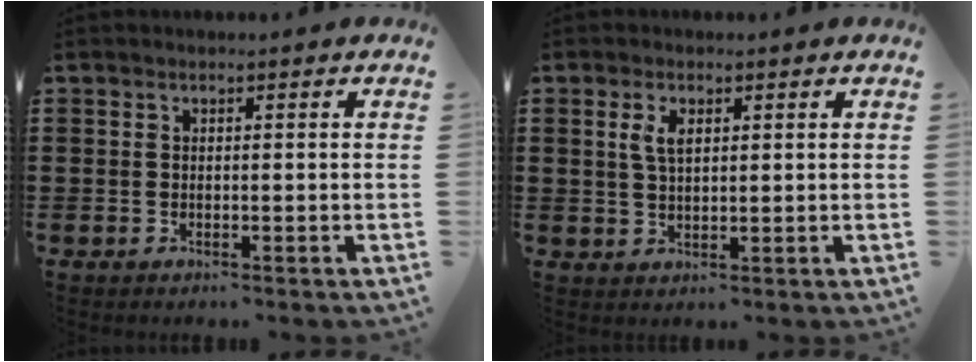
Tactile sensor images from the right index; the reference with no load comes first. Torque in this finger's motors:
{"motor_torque": [0.28, -0.02, 0.31, 0.07]}